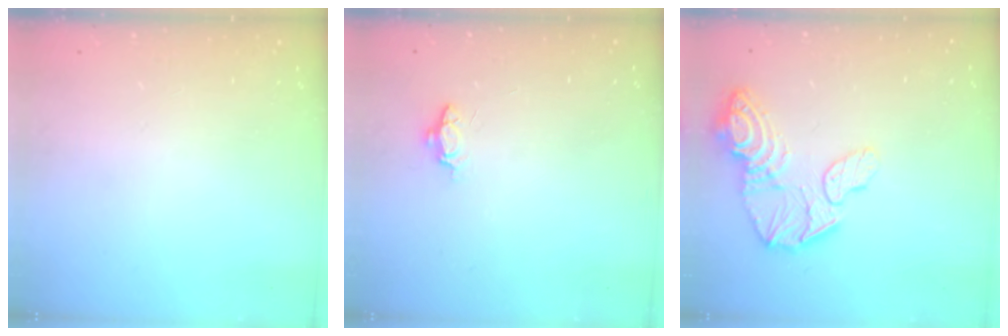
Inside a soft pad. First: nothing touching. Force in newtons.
{"total": 4.8, "press": 4.7, "slide": 0.5}
{"total": 15.8, "press": 15.7, "slide": 0.9}